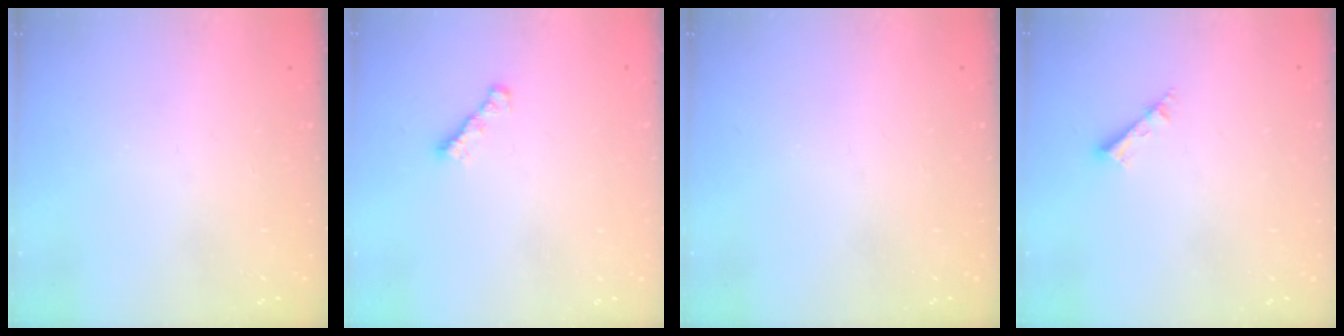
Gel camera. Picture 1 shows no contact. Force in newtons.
{"total": 1.8, "press": 1.7, "slide": 0.6}
{"total": 0.0}
{"total": 2.5, "press": 2.5, "slide": 0.1}